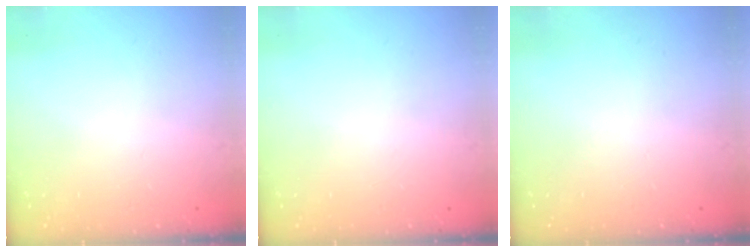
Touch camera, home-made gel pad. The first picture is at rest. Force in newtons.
{"total": 0.0}
{"total": 0.0}